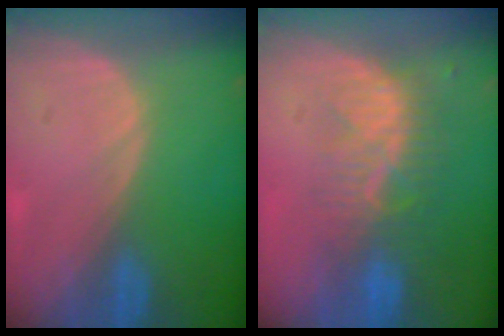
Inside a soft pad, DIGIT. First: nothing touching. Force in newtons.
{"total": 8.2, "press": 7.3, "slide": 3.7}